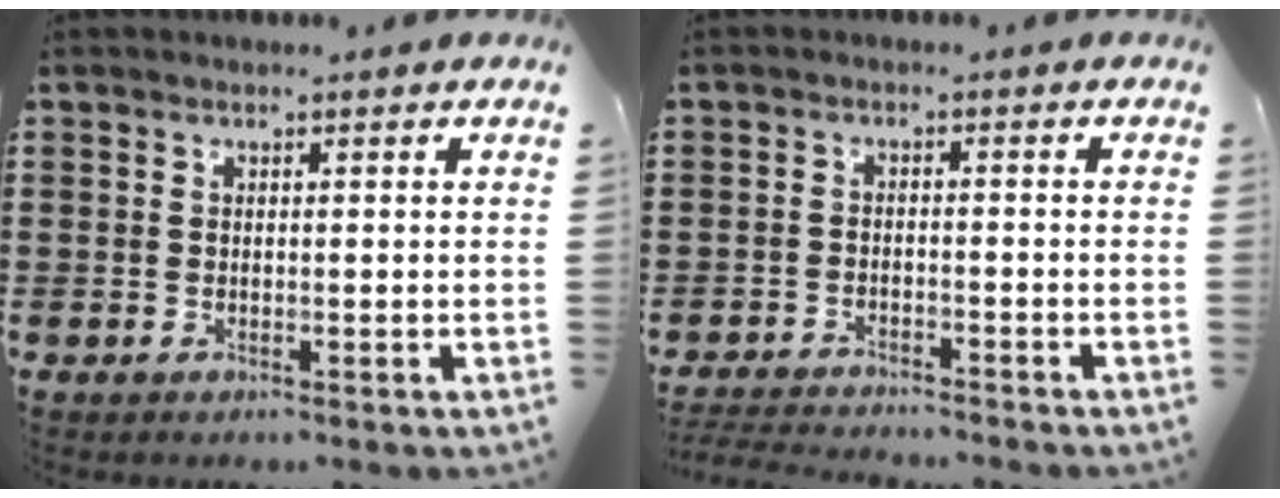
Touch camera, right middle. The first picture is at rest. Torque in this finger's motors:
{"motor_torque": [0.22, -0.14, 0.04, 0.01]}